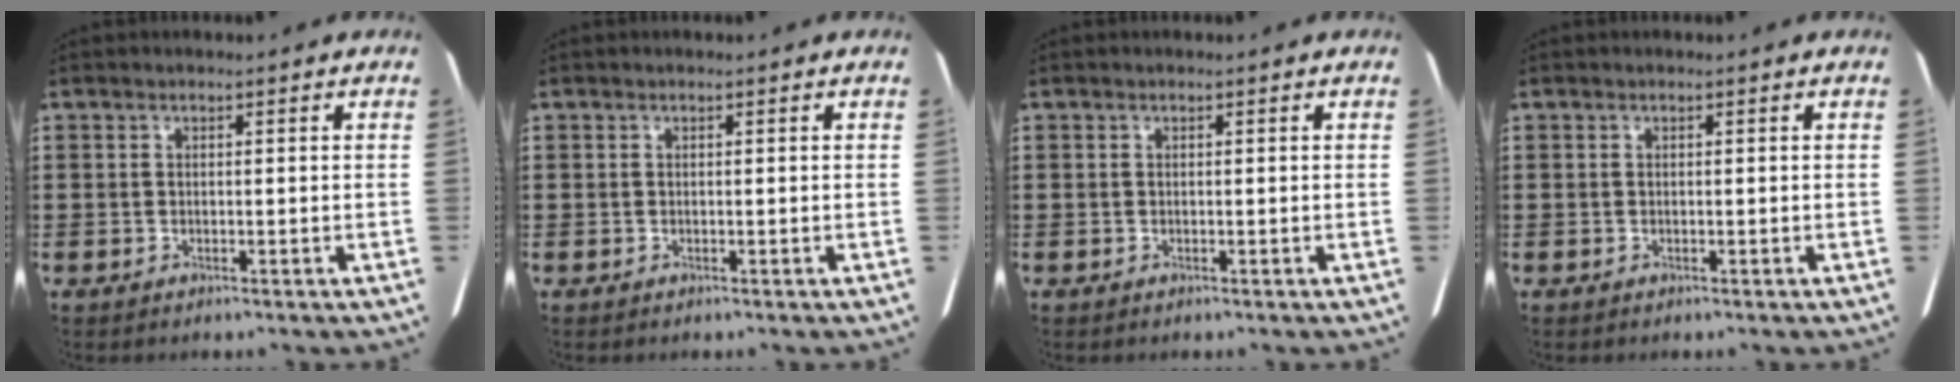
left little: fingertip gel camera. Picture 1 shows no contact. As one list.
[{"total": 0.0}, {"total": 0.0}, {"total": 0.0}]